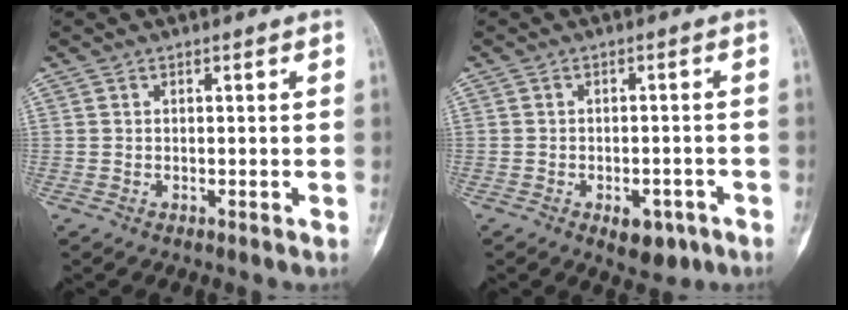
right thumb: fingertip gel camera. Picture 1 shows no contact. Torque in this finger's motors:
{"motor_torque": [1.50, 0.26, 0.66, -0.43, 0.05]}